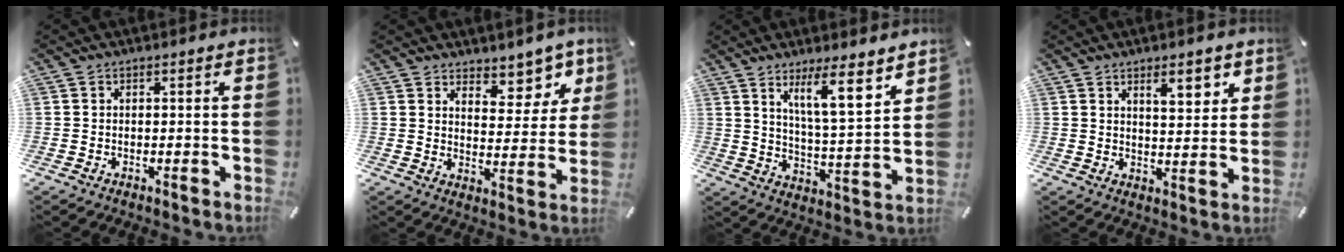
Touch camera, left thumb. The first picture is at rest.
{"total": 8.8, "force": [7.2, 4.6, 2.3], "torque": [-0.006, -0.069, 0.125]}
{"total": 11.7, "force": [8.2, 2.4, 8.0], "torque": [-0.128, -0.053, 0.136]}
{"total": 6.8, "force": [4.5, 2.7, 4.4], "torque": [-0.049, -0.024, 0.071]}